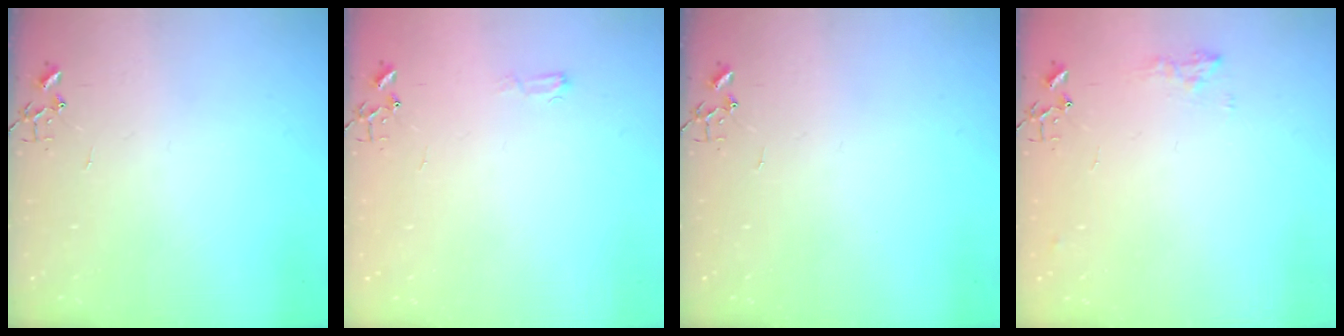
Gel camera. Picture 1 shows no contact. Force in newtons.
{"total": 4.6, "press": 4.5, "slide": 0.6}
{"total": 0.0}
{"total": 7.5, "press": 7.5, "slide": 0.5}